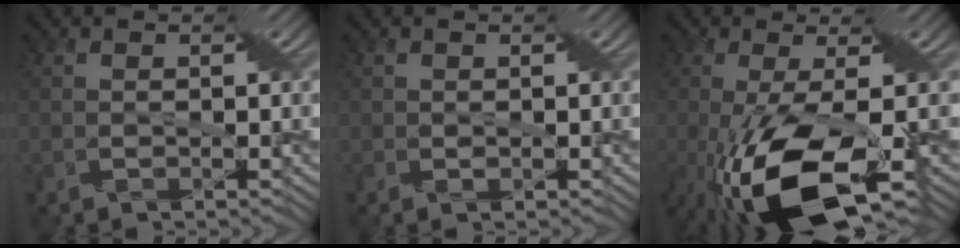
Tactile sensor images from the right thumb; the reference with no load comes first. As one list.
[{"total": 0.8, "force": [0.3, 0.8, 0.2], "torque": [0.007, 0.000, -0.003]}, {"total": 13.6, "force": [-5.6, 4.2, 11.7], "torque": [-0.240, -0.029, -0.093]}]